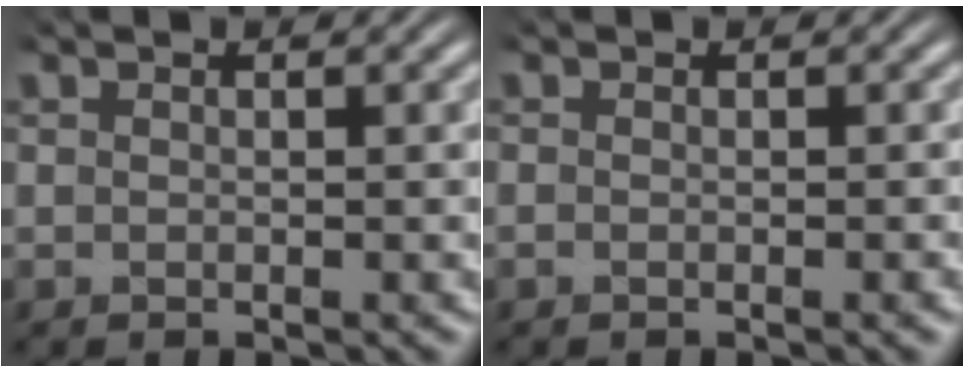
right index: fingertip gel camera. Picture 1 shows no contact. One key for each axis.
{"total": 0.6, "fx": -0.5, "fy": 0.2, "fz": 0.3, "tx": -0.006, "ty": 0.000, "tz": -0.011}